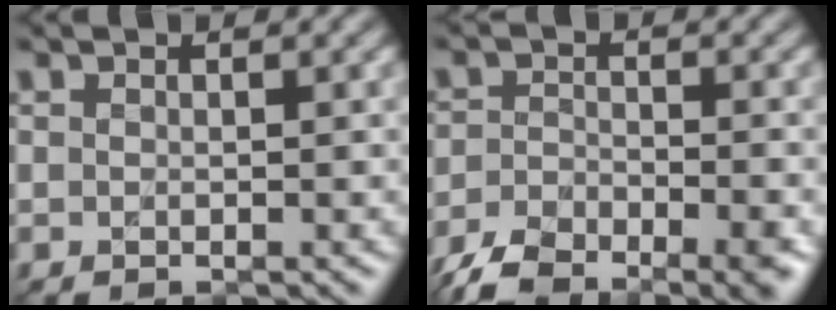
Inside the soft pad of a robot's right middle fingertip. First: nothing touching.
{"total": 8.0, "force": [-6.2, 2.8, 4.2], "torque": [-0.070, -0.028, -0.107]}